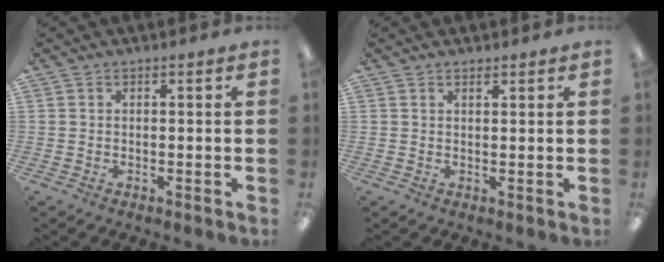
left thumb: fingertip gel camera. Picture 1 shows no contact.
{"total": 1.2, "force": [1.0, 0.4, 0.4], "torque": [-0.001, -0.004, 0.018]}